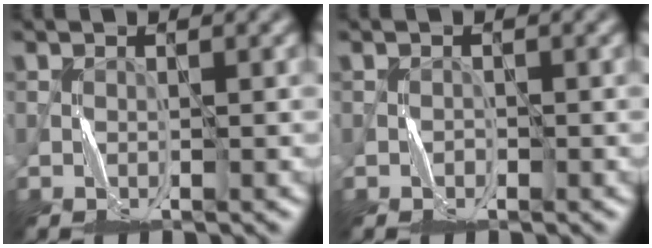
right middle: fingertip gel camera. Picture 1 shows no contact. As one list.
[{"total": 0.6, "force": [-0.3, 0.5, 0.0], "torque": [0.001, 0.002, -0.005]}]